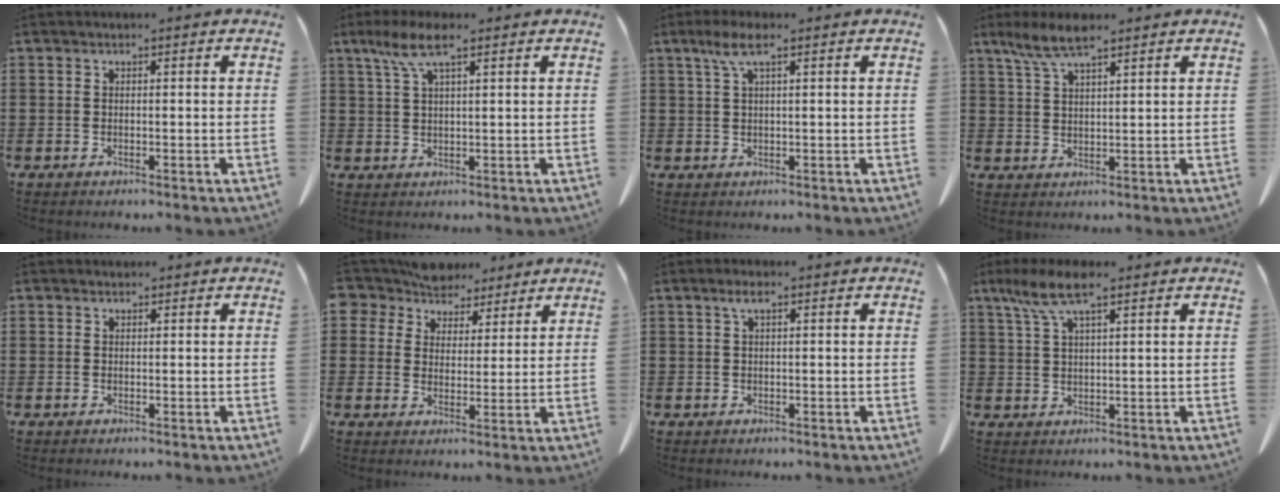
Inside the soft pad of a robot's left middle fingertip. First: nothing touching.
{"total": 6.0, "force": [3.4, 1.4, 4.8], "torque": [-0.100, 0.006, 0.058]}
{"total": 4.0, "force": [1.9, 0.9, 3.4], "torque": [-0.073, 0.005, 0.033]}
{"total": 6.0, "force": [4.0, 1.4, 4.2], "torque": [-0.091, 0.002, 0.071]}
{"total": 0.7, "force": [0.6, 0.5, 0.0], "torque": [-0.002, 0.003, 0.011]}
{"total": 6.2, "force": [5.4, 3.0, 0.5], "torque": [-0.043, -0.018, 0.099]}
{"total": 1.8, "force": [0.7, 0.4, 1.6], "torque": [-0.033, 0.005, 0.011]}
{"total": 7.0, "force": [4.0, 1.7, 5.4], "torque": [-0.121, -0.001, 0.068]}